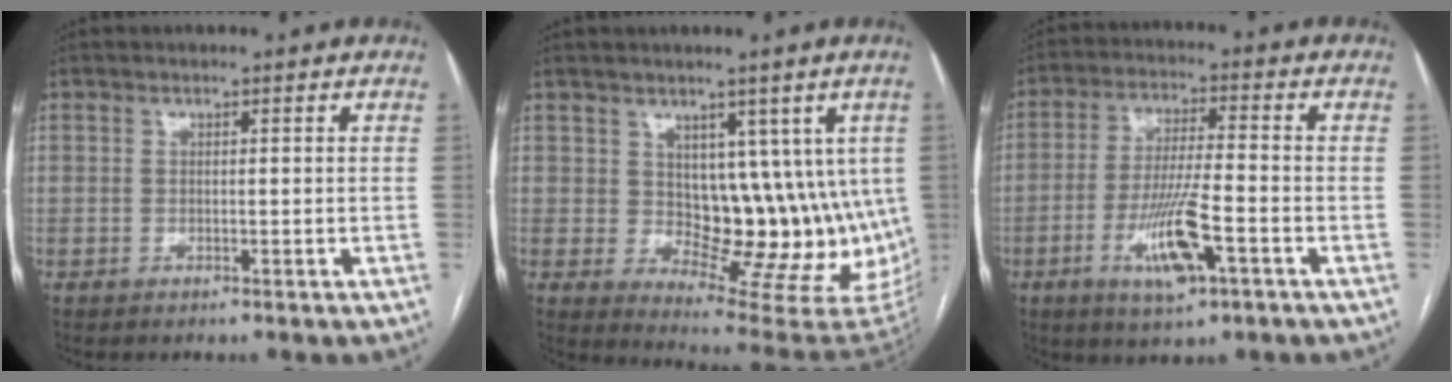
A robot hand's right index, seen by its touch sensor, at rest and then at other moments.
{"total": 13.6, "force": [2.2, 7.8, 10.9], "torque": [-0.119, 0.002, 0.051]}
{"total": 10.2, "force": [-4.2, 1.5, 9.2], "torque": [-0.178, -0.009, -0.072]}